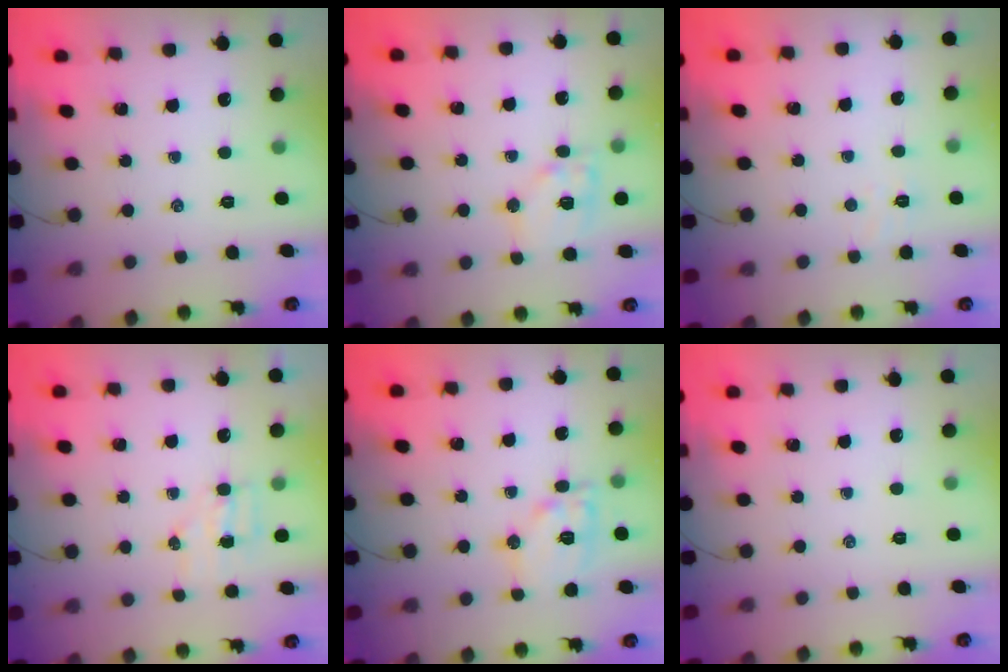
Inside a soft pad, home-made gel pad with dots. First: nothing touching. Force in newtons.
{"total": 10.9, "press": 10.8, "slide": 1.7}
{"total": 2.5, "press": 2.4, "slide": 0.8}
{"total": 4.5, "press": 4.5, "slide": 0.9}
{"total": 11.8, "press": 11.8, "slide": 0.7}
{"total": 0.0}